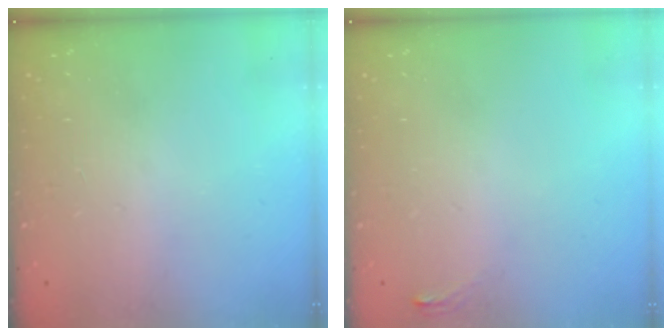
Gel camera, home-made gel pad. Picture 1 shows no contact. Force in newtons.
{"total": 3.4, "press": 3.2, "slide": 1.1}